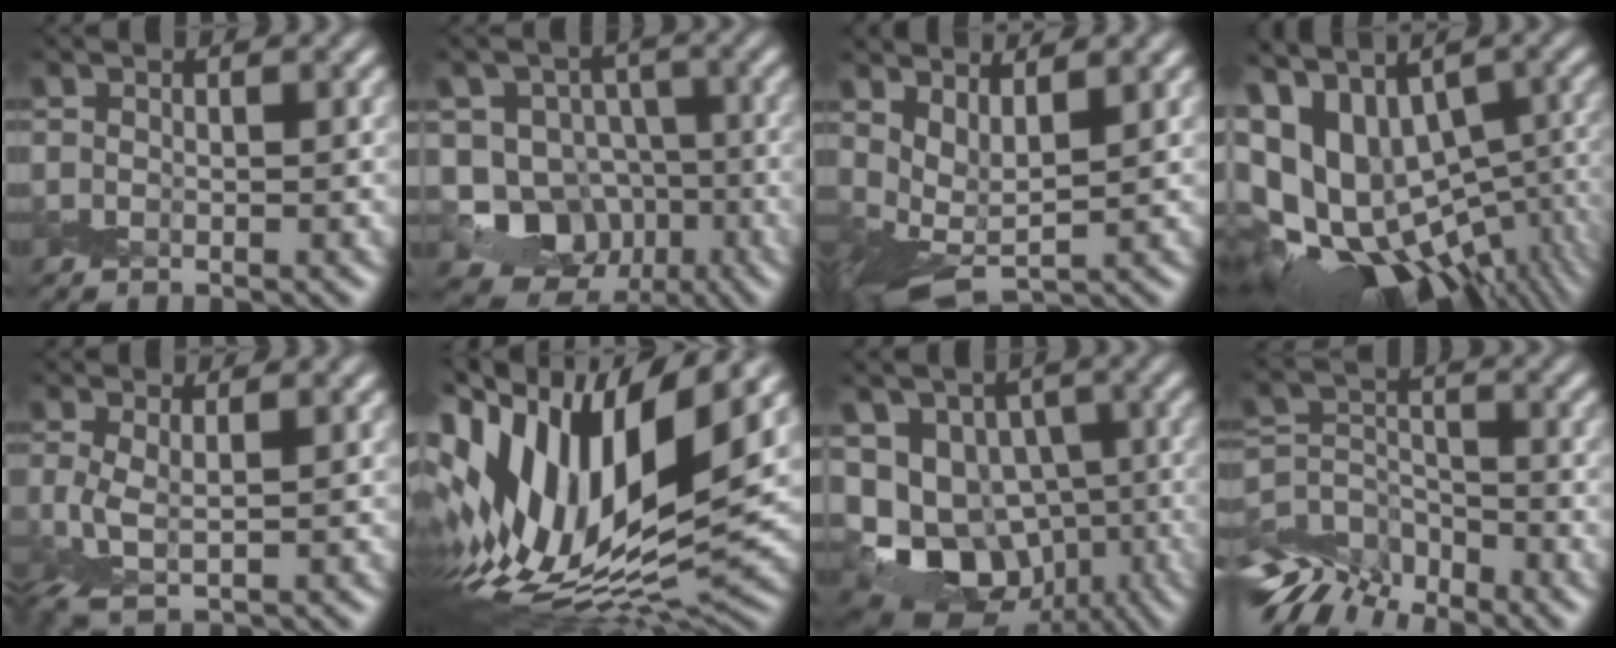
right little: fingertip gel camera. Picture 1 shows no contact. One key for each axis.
{"total": 8.0, "fx": -2.5, "fy": 6.9, "fz": 3.1, "tx": -0.044, "ty": -0.003, "tz": -0.065}
{"total": 3.6, "fx": 1.8, "fy": 1.4, "fz": 2.8, "tx": -0.058, "ty": -0.011, "tz": 0.041}
{"total": 16.1, "fx": -2.9, "fy": 10.8, "fz": 11.6, "tx": -0.197, "ty": -0.015, "tz": 0.017}
{"total": 2.6, "fx": 0.1, "fy": 1.0, "fz": 2.4, "tx": -0.072, "ty": -0.003, "tz": 0.003}
{"total": 15.3, "fx": 2.1, "fy": 6.6, "fz": 13.7, "tx": -0.271, "ty": 0.006, "tz": 0.040}
{"total": 11.3, "fx": -3.0, "fy": 9.3, "fz": 5.7, "tx": -0.084, "ty": -0.016, "tz": -0.061}
{"total": 7.0, "fx": -5.4, "fy": 3.6, "fz": 2.7, "tx": -0.050, "ty": -0.002, "tz": -0.101}